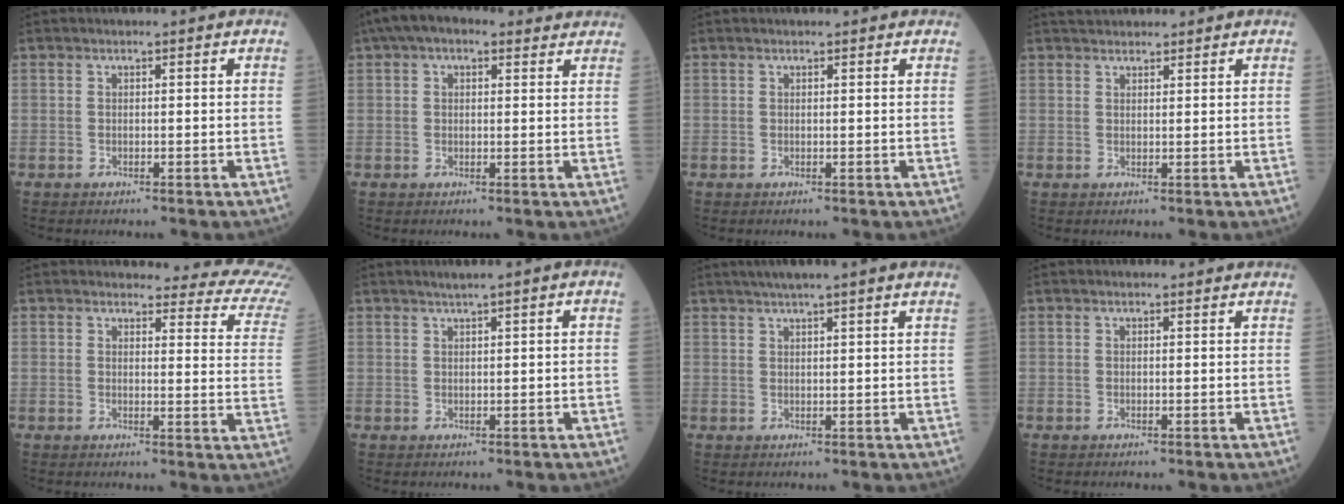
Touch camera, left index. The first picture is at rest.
{"total": 8.1, "force": [5.7, 3.6, 4.4], "torque": [-0.070, 0.050, 0.084]}
{"total": 1.5, "force": [1.3, 0.6, 0.3], "torque": [-0.008, 0.008, 0.009]}
{"total": 5.2, "force": [4.8, 1.5, 1.4], "torque": [-0.013, 0.035, 0.069]}
{"total": 13.2, "force": [12.8, 2.4, 2.3], "torque": [0.012, -0.081, 0.098]}
{"total": 2.0, "force": [1.1, 0.0, 1.7], "torque": [-0.032, 0.011, 0.020]}
{"total": 5.9, "force": [4.7, -0.5, 3.5], "torque": [-0.056, 0.027, 0.072]}
{"total": 0.6, "force": [0.5, 0.4, 0.0], "torque": [-0.009, -0.001, 0.003]}